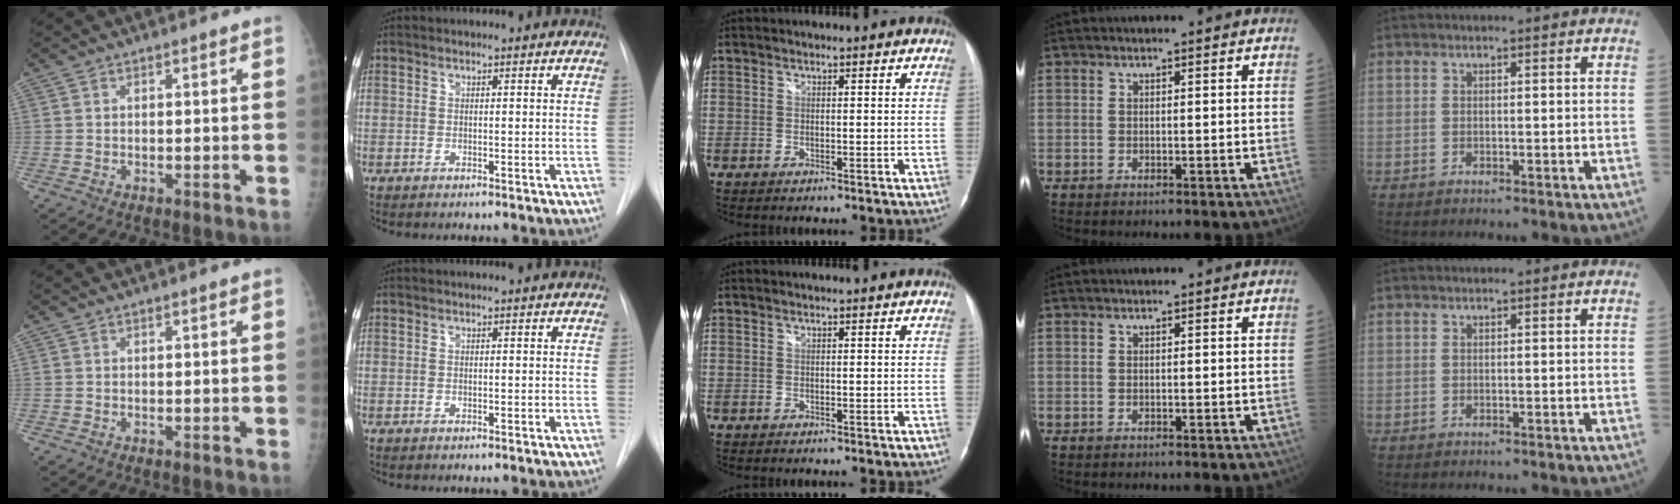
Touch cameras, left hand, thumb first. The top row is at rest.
{}